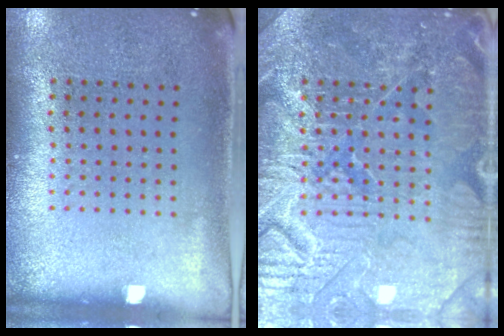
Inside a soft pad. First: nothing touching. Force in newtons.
{"total": 4.8, "press": 4.8, "slide": 0.6}